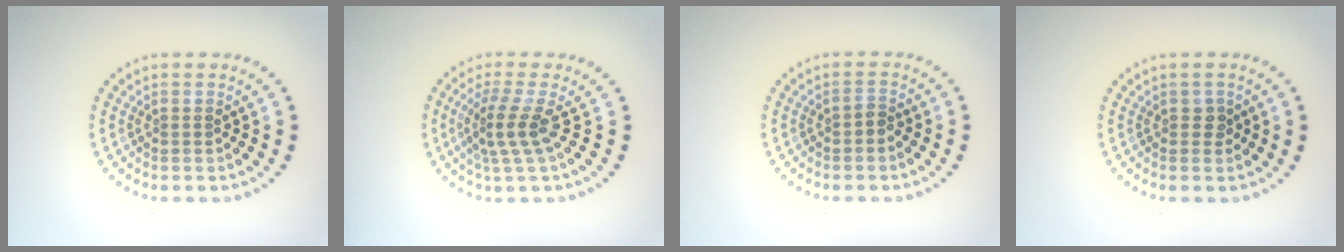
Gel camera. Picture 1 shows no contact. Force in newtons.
{"total": 3.0, "press": 2.0, "slide": 2.2}
{"total": 1.0, "press": 0.8, "slide": 0.6}
{"total": 0.8, "press": 0.8, "slide": 0.3}